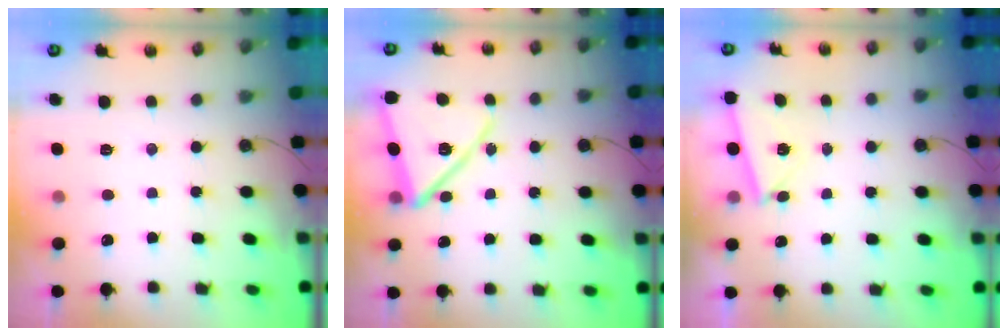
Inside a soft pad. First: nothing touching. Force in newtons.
{"total": 14.5, "press": 14.4, "slide": 1.4}
{"total": 2.7, "press": 2.0, "slide": 1.7}